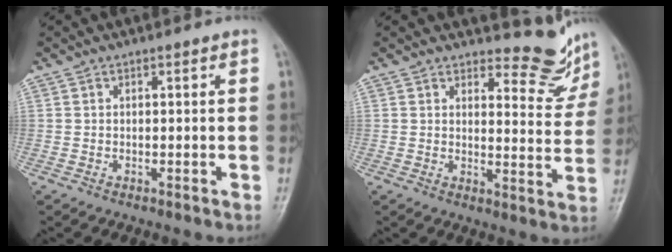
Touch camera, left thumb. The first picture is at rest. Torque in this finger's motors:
{"motor_torque": [0.19, 0.11, -0.27, -0.35, 0.04]}